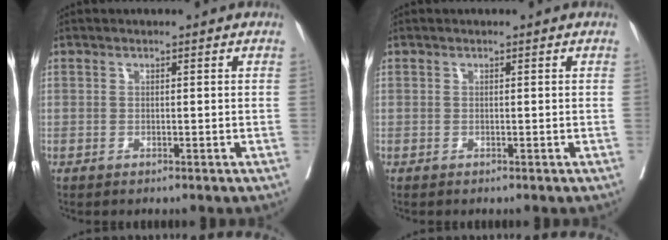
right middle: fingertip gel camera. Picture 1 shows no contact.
{"total": 0.0}